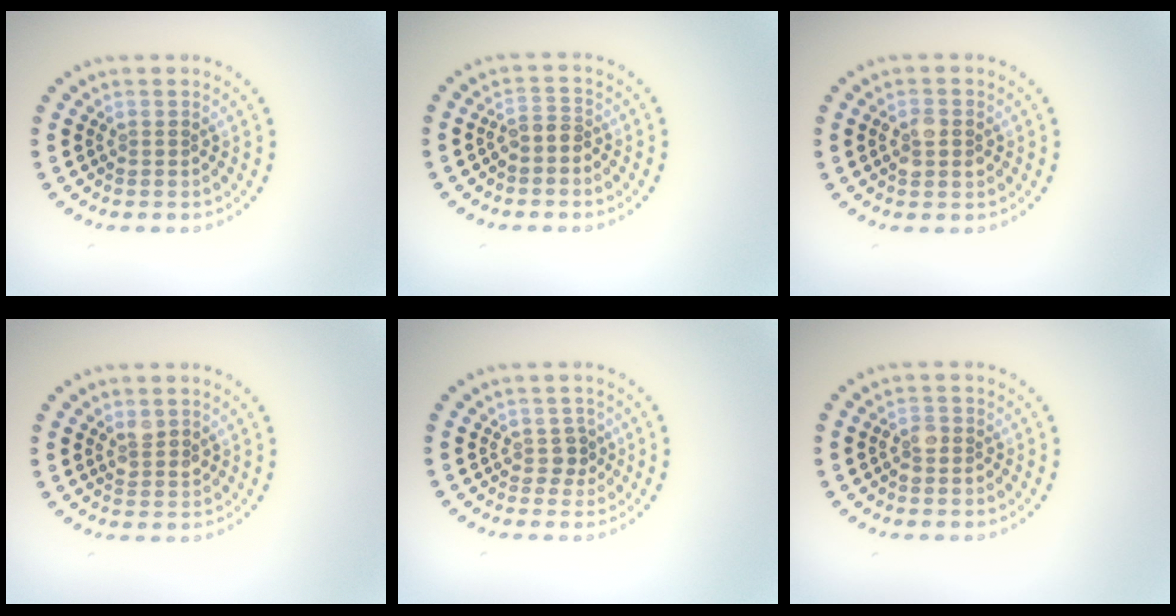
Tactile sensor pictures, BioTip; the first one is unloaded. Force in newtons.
{"total": 1.8, "press": 1.4, "slide": 1.2}
{"total": 2.5, "press": 2.5, "slide": 0.1}
{"total": 1.6, "press": 1.5, "slide": 0.7}
{"total": 1.3, "press": 1.0, "slide": 0.8}
{"total": 1.4, "press": 1.3, "slide": 0.6}